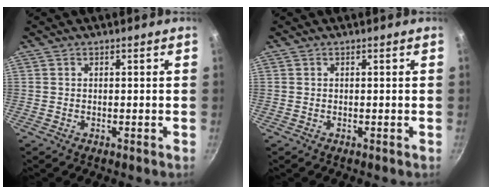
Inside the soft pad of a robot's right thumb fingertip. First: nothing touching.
{"total": 0.0}